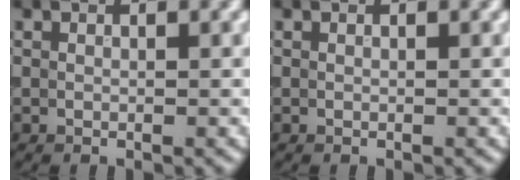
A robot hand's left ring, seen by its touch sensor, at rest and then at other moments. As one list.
[{"total": 0.0}]